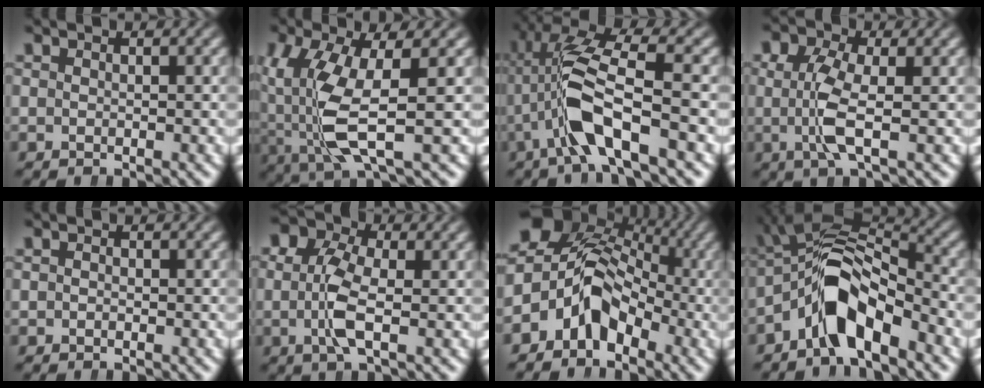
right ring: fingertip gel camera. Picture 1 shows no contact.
{"total": 7.3, "force": [-0.8, 3.2, 6.5], "torque": [-0.138, -0.023, 0.003]}
{"total": 6.4, "force": [0.4, 2.2, 6.0], "torque": [-0.136, -0.008, 0.011]}
{"total": 3.6, "force": [-0.2, 1.3, 3.4], "torque": [-0.077, -0.021, 0.002]}
{"total": 0.5, "force": [-0.2, 0.5, 0.1], "torque": [-0.005, -0.005, -0.002]}
{"total": 4.7, "force": [0.1, 3.0, 3.6], "torque": [-0.081, -0.016, -0.004]}
{"total": 12.9, "force": [1.0, 10.2, 7.8], "torque": [-0.151, -0.022, 0.010]}
{"total": 7.8, "force": [-1.5, 5.0, 5.8], "torque": [-0.106, -0.016, -0.024]}